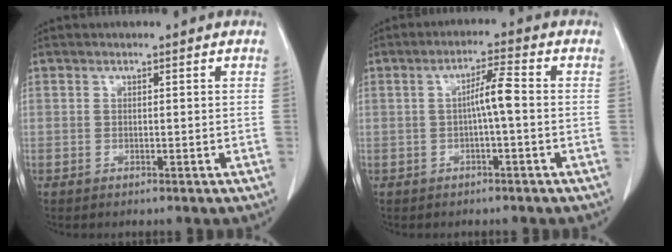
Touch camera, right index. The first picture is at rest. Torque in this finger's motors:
{"motor_torque": [0.60, -0.09, 0.27, 0.10]}